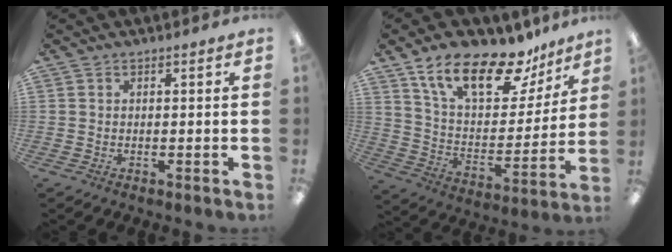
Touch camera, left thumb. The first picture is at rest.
{"total": 20.9, "force": [13.9, 9.1, 12.6], "torque": [-0.213, -0.078, 0.241]}